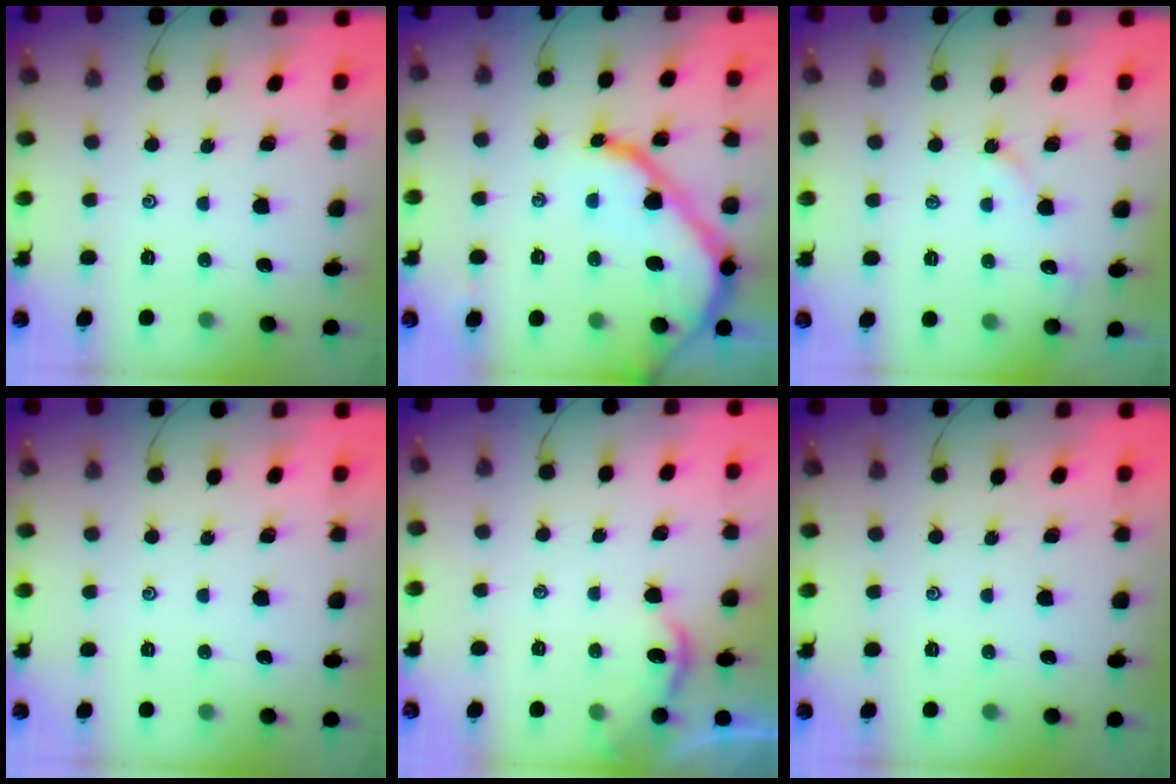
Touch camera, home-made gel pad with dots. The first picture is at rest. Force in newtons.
{"total": 13.7, "press": 13.7, "slide": 1.4}
{"total": 5.1, "press": 5.1, "slide": 0.4}
{"total": 0.0}
{"total": 2.3, "press": 2.3, "slide": 0.2}
{"total": 0.0}